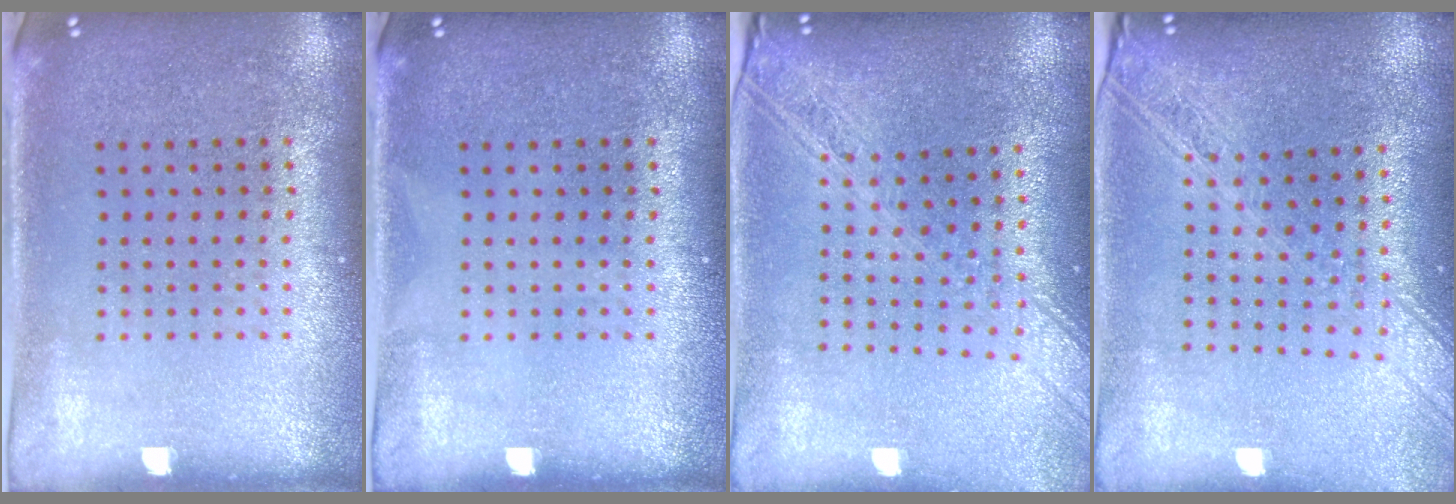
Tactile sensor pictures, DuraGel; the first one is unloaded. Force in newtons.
{"total": 0.0}
{"total": 2.1, "press": 1.8, "slide": 1.1}
{"total": 2.1, "press": 1.8, "slide": 1.1}